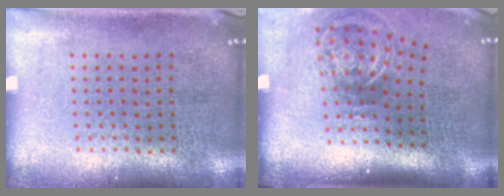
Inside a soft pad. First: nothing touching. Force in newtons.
{"total": 2.3, "press": 1.3, "slide": 1.8}